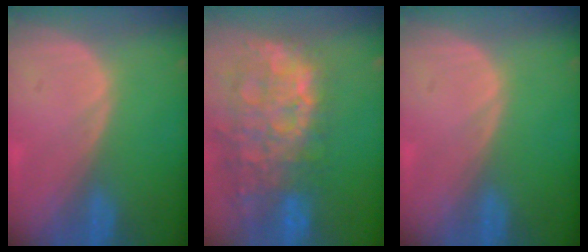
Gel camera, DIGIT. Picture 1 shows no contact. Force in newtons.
{"total": 14.1, "press": 11.4, "slide": 8.2}
{"total": 0.0}